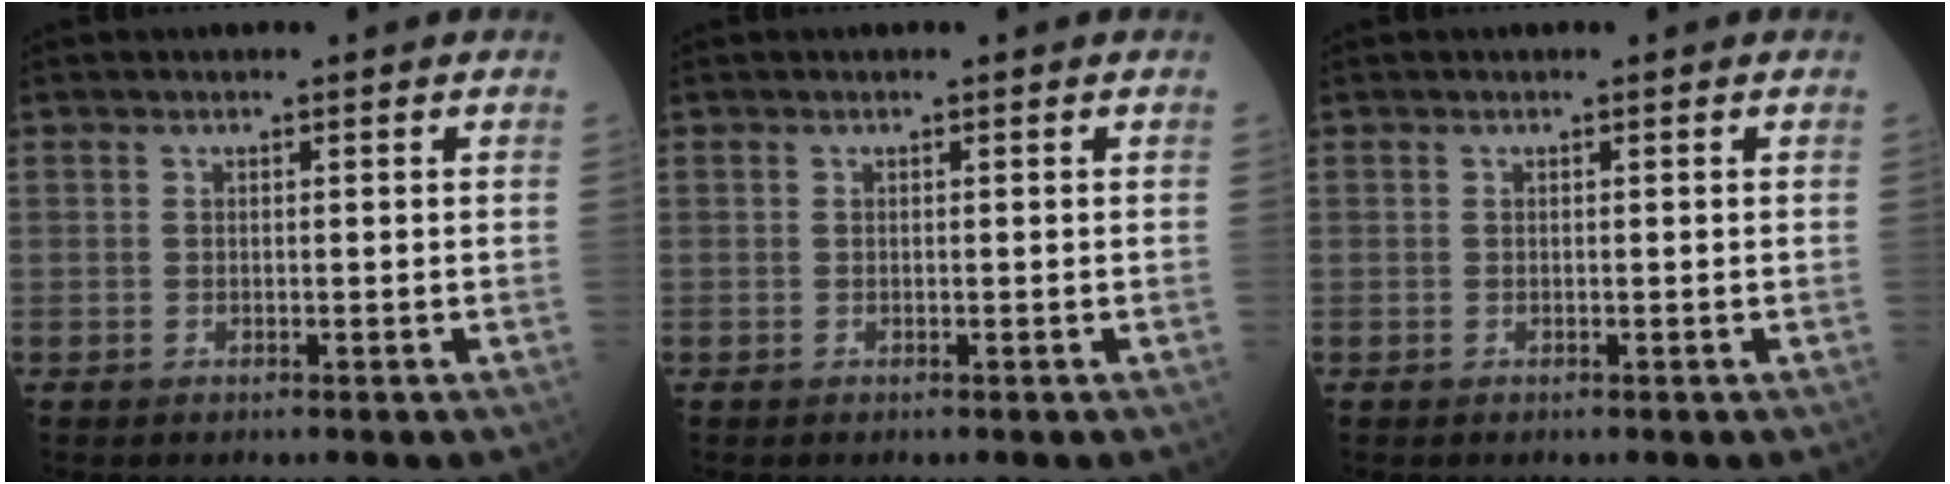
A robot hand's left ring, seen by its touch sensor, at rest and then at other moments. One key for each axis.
{"total": 0.0}
{"total": 0.0}